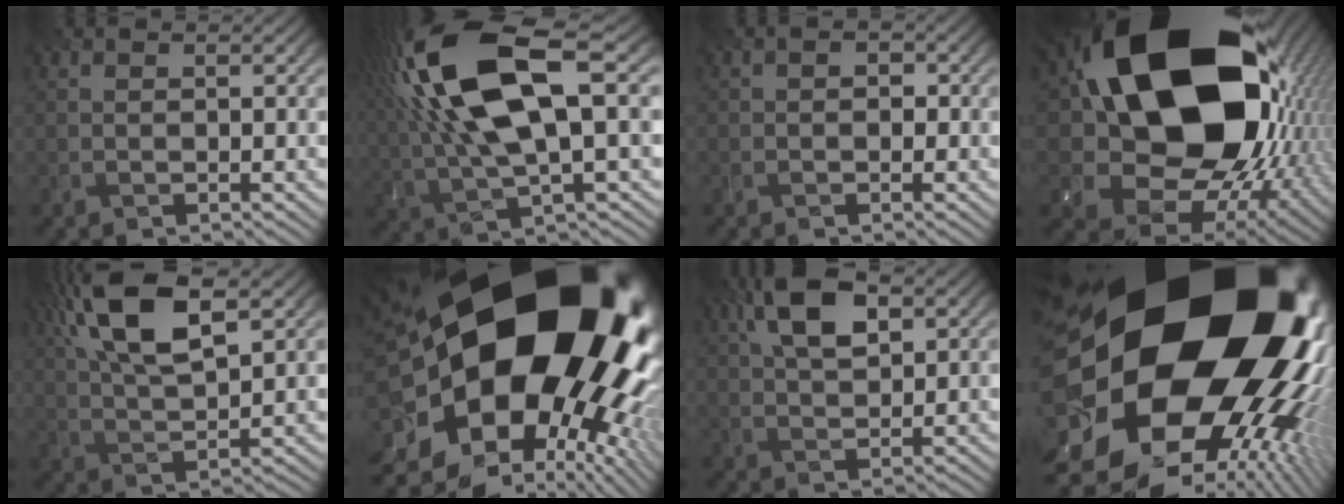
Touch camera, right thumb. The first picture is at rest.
{"total": 17.3, "force": [4.6, 5.9, 15.7], "torque": [-0.349, 0.020, 0.080]}
{"total": 1.0, "force": [-0.7, 0.5, 0.5], "torque": [-0.005, -0.001, -0.011]}
{"total": 22.4, "force": [4.8, 15.8, 15.1], "torque": [-0.308, -0.046, 0.124]}
{"total": 12.7, "force": [6.0, 4.4, 10.3], "torque": [-0.229, 0.018, 0.111]}
{"total": 23.7, "force": [1.0, 16.4, 17.1], "torque": [-0.277, -0.080, 0.012]}
{"total": 7.9, "force": [3.4, 3.5, 6.3], "torque": [-0.132, 0.017, 0.061]}
{"total": 24.1, "force": [2.4, 18.5, 15.2], "torque": [-0.257, -0.076, 0.004]}